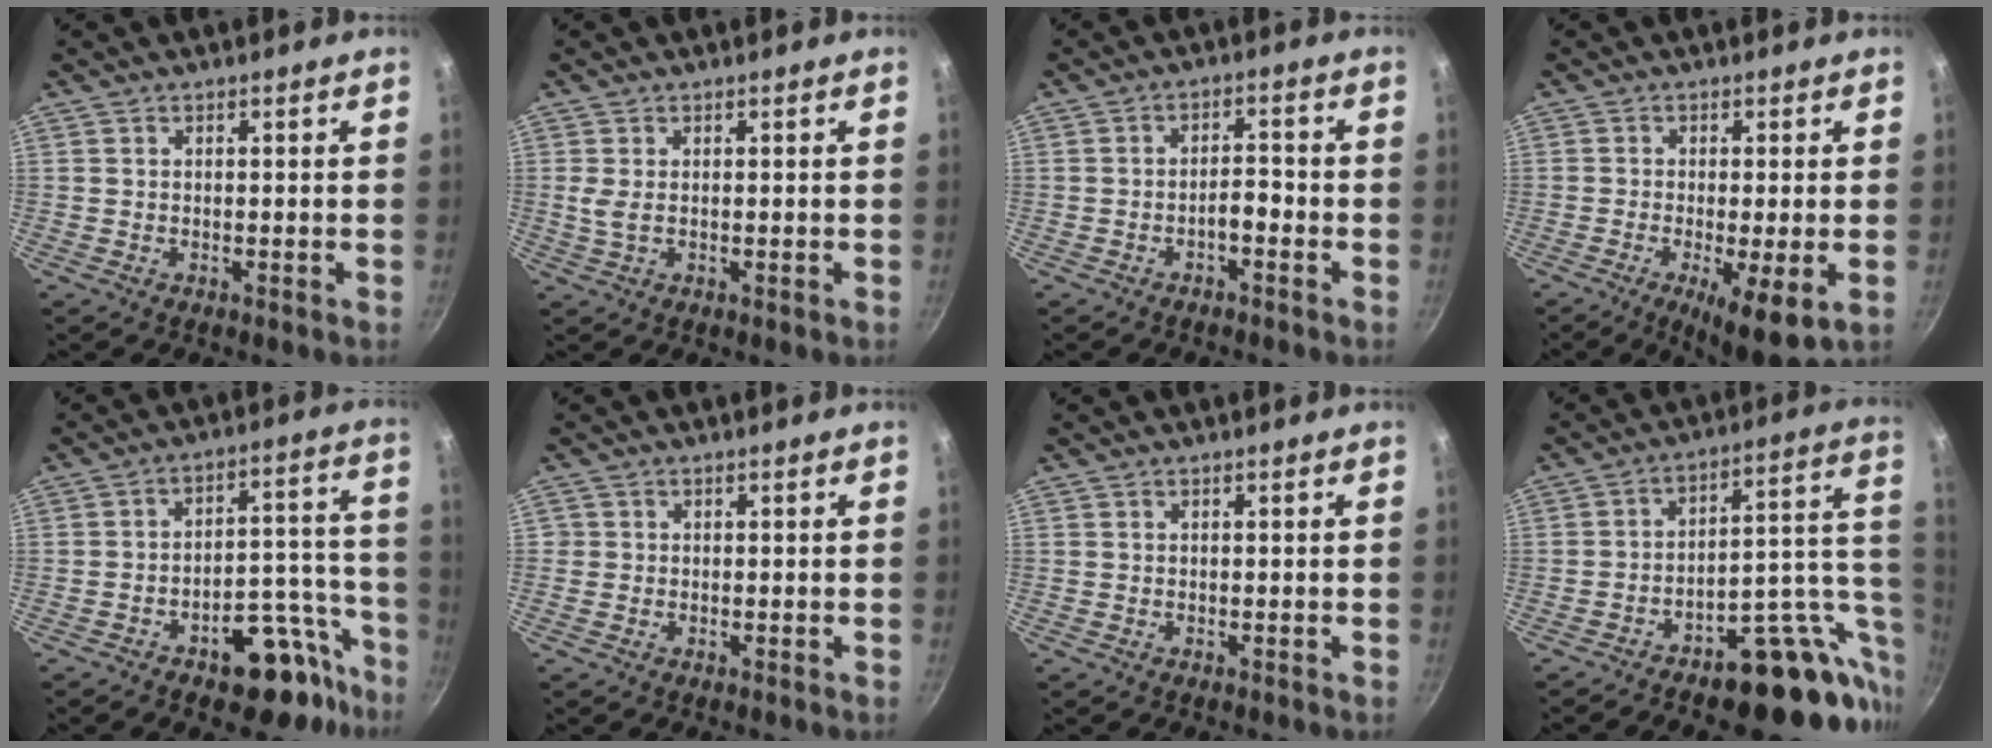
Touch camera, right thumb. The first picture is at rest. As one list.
[{"total": 2.1, "force": [0.2, 0.9, 1.9], "torque": [-0.054, -0.002, 0.009]}, {"total": 3.3, "force": [-1.5, 1.5, 2.5], "torque": [-0.031, 0.024, -0.028]}, {"total": 9.5, "force": [-3.2, 2.3, 8.6], "torque": [-0.141, -0.019, -0.049]}, {"total": 14.1, "force": [-8.9, 6.4, 9.0], "torque": [-0.077, 0.092, -0.124]}, {"total": 1.0, "force": [0.0, 1.0, 0.1], "torque": [0.005, 0.004, -0.001]}, {"total": 0.0}, {"total": 22.1, "force": [-10.1, 8.8, 17.5], "torque": [-0.138, 0.094, -0.134]}]